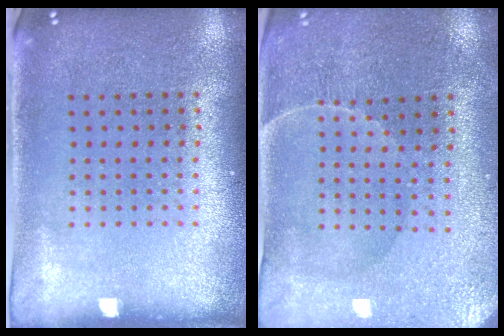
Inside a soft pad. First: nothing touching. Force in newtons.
{"total": 0.7, "press": 0.6, "slide": 0.4}